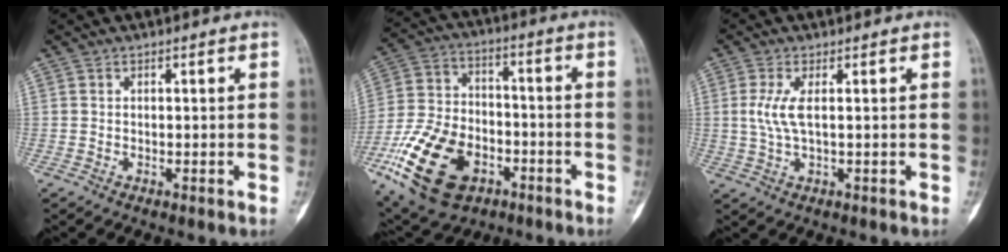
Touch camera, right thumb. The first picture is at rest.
{"total": 21.0, "force": [-9.0, 13.1, 13.8], "torque": [-0.258, 0.039, -0.153]}
{"total": 4.6, "force": [0.7, 1.3, 4.4], "torque": [-0.116, -0.003, 0.018]}